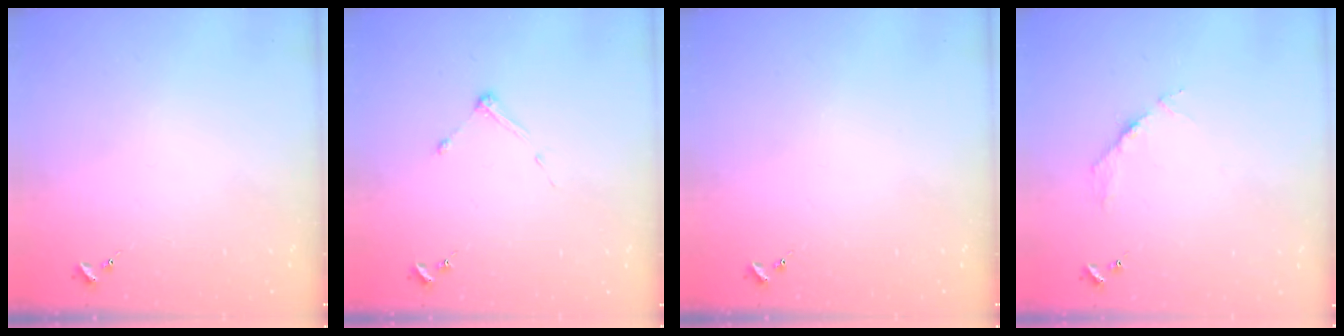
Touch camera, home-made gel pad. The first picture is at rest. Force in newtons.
{"total": 3.4, "press": 3.4, "slide": 0.4}
{"total": 0.0}
{"total": 3.8, "press": 3.8, "slide": 0.4}